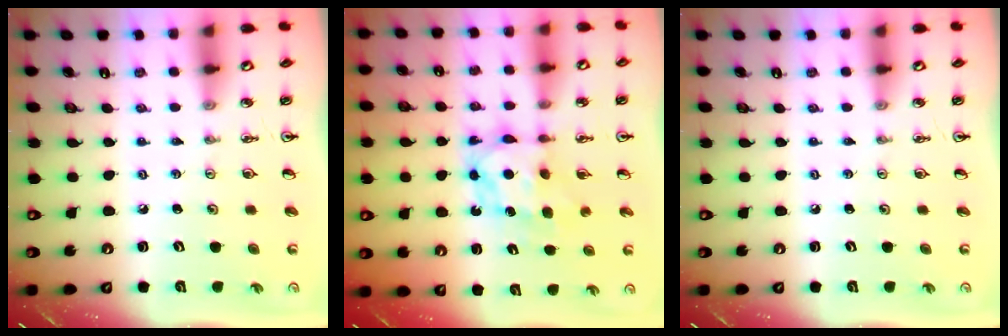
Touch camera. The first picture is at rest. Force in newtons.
{"total": 7.1, "press": 7.0, "slide": 0.5}
{"total": 0.0}